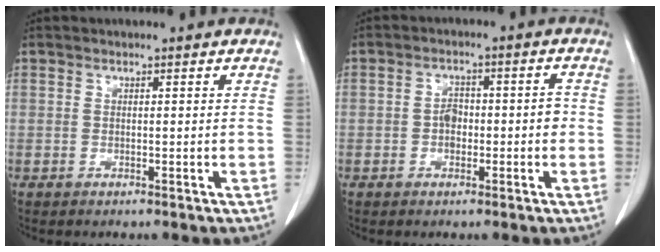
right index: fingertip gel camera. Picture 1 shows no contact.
{"total": 3.8, "force": [-0.8, 2.3, 2.9], "torque": [-0.043, 0.019, -0.012]}